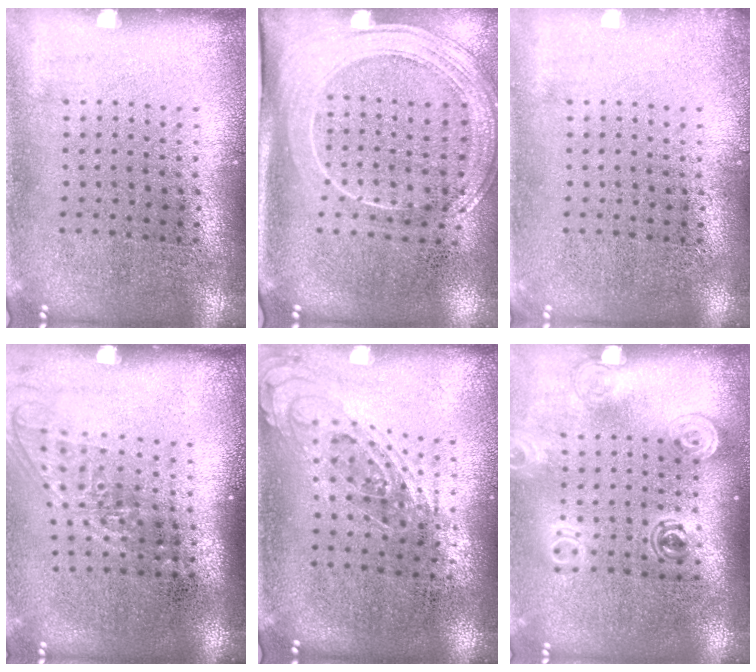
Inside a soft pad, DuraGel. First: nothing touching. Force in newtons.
{"total": 2.1, "press": 1.9, "slide": 1.0}
{"total": 0.7, "press": 0.7, "slide": 0.1}
{"total": 1.3, "press": 1.0, "slide": 0.8}
{"total": 0.9, "press": 0.8, "slide": 0.3}
{"total": 1.5, "press": 1.3, "slide": 0.9}